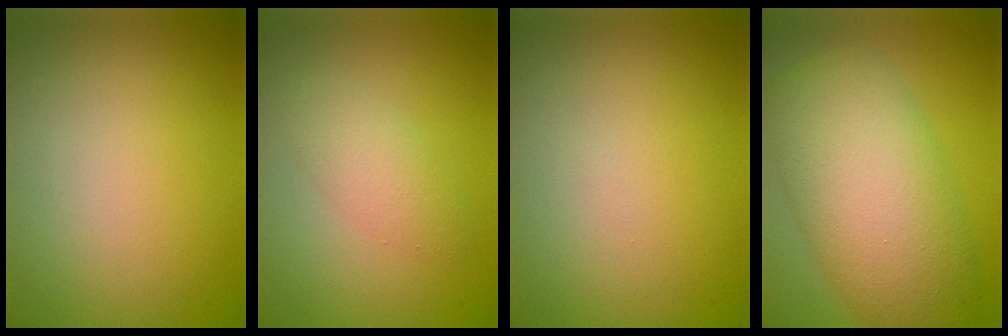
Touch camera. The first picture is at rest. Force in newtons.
{"total": 2.5, "press": 2.5, "slide": 0.1}
{"total": 0.0}
{"total": 10.6, "press": 10.6, "slide": 0.4}